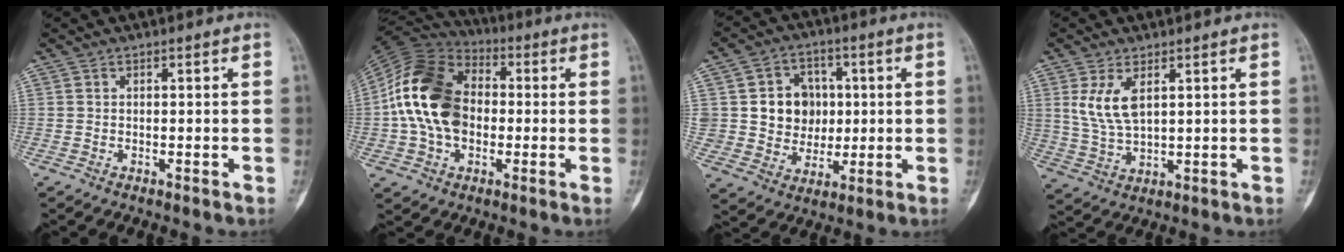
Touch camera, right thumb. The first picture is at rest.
{"total": 18.2, "force": [-0.5, 13.0, 12.7], "torque": [-0.222, 0.026, -0.017]}
{"total": 11.6, "force": [1.6, 10.3, 5.0], "torque": [-0.025, 0.003, 0.036]}
{"total": 7.2, "force": [2.6, 3.4, 5.8], "torque": [-0.117, -0.011, 0.066]}